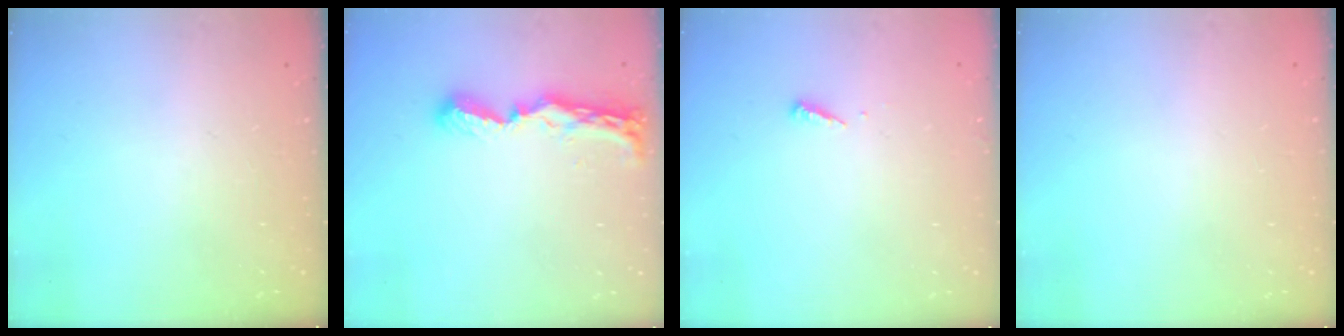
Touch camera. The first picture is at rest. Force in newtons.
{"total": 8.8, "press": 8.8, "slide": 0.3}
{"total": 3.5, "press": 3.5, "slide": 0.2}
{"total": 0.8, "press": 0.8, "slide": 0.1}